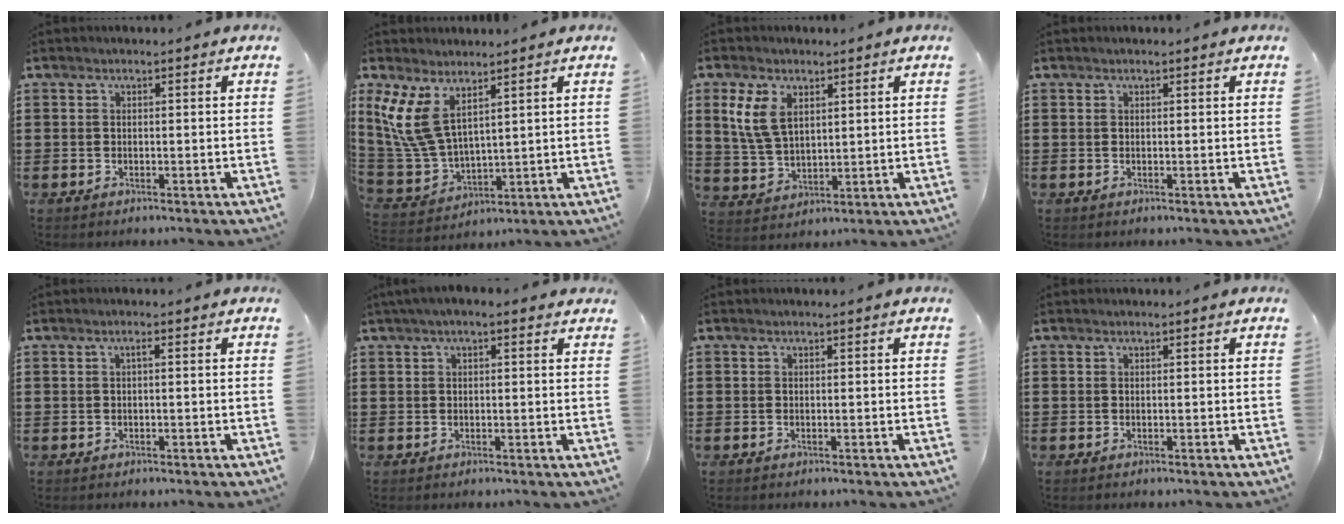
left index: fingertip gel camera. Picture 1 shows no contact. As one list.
[{"total": 9.7, "force": [5.0, 4.6, 6.9], "torque": [-0.182, -0.012, 0.090]}, {"total": 6.8, "force": [3.0, 4.1, 4.6], "torque": [-0.110, 0.009, 0.053]}, {"total": 0.0}, {"total": 0.8, "force": [-0.2, 0.1, 0.7], "torque": [-0.014, 0.000, -0.004]}, {"total": 1.8, "force": [0.9, 0.5, 1.5], "torque": [-0.030, 0.005, 0.014]}, {"total": 0.0}, {"total": 0.0}]